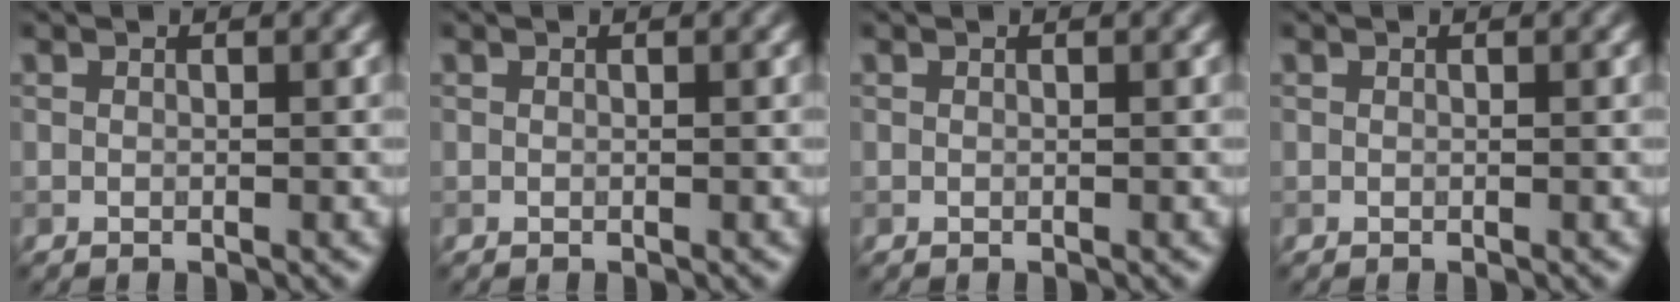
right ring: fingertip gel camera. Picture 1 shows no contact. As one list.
[{"total": 0.0}, {"total": 0.0}, {"total": 0.0}]